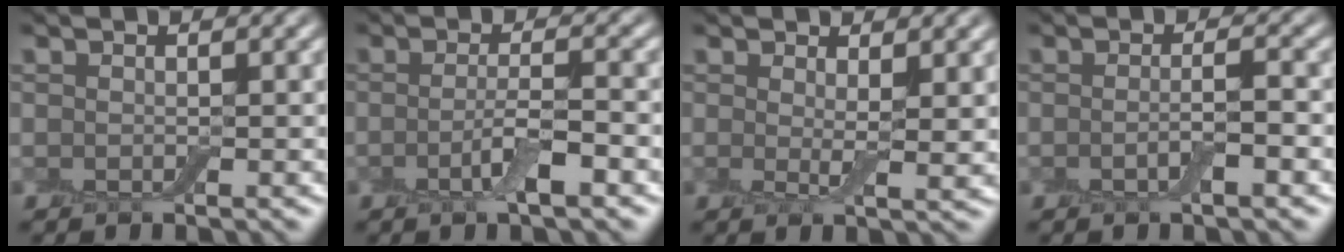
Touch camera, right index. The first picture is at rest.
{"total": 3.3, "force": [-1.0, 0.7, 3.1], "torque": [-0.058, 0.000, -0.023]}
{"total": 2.3, "force": [0.9, 0.4, 2.1], "torque": [-0.035, -0.013, 0.017]}
{"total": 2.2, "force": [-0.6, 0.4, 2.1], "torque": [-0.039, 0.000, -0.015]}